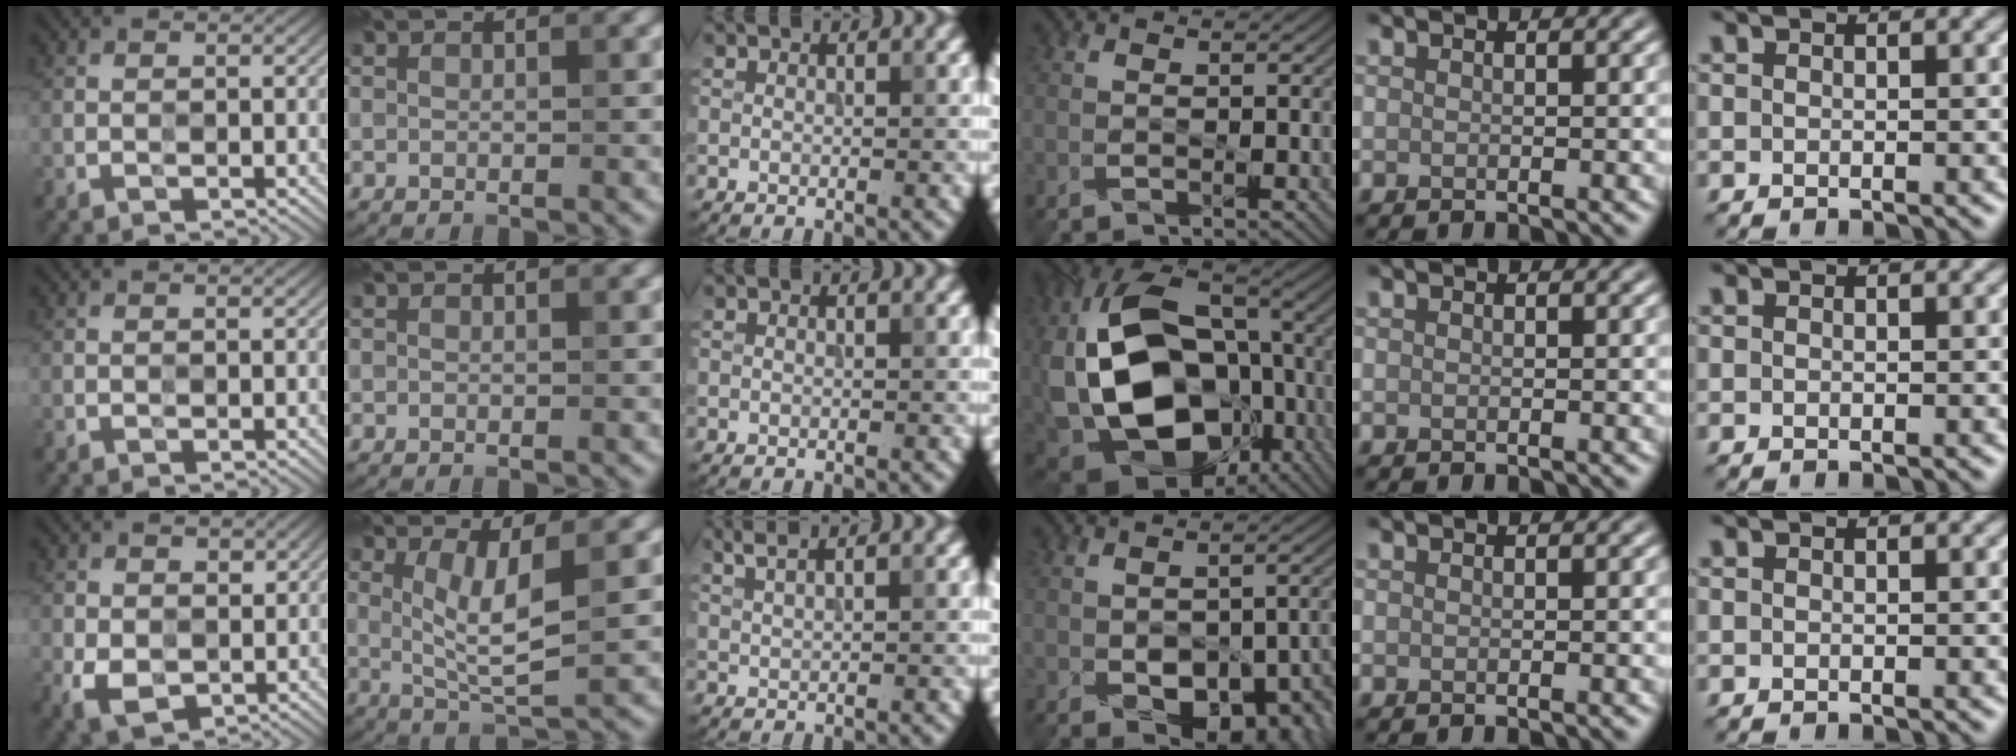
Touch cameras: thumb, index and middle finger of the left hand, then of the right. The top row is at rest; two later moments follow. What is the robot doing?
{"motion": "wipe", "object": "mirror"}